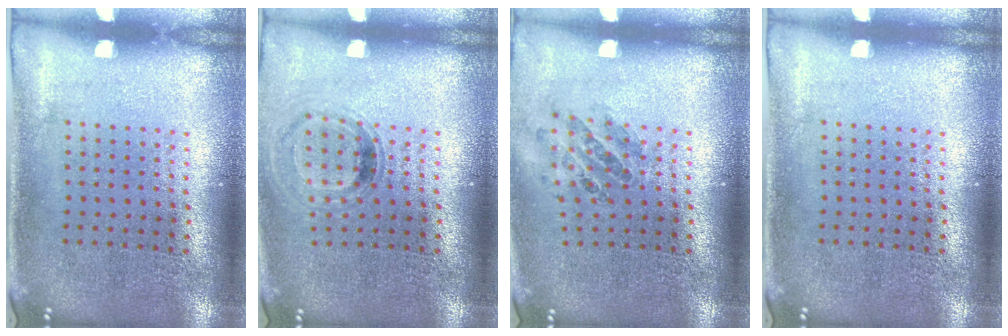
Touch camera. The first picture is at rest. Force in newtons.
{"total": 0.9, "press": 0.9, "slide": 0.2}
{"total": 0.9, "press": 0.9, "slide": 0.0}
{"total": 0.0}